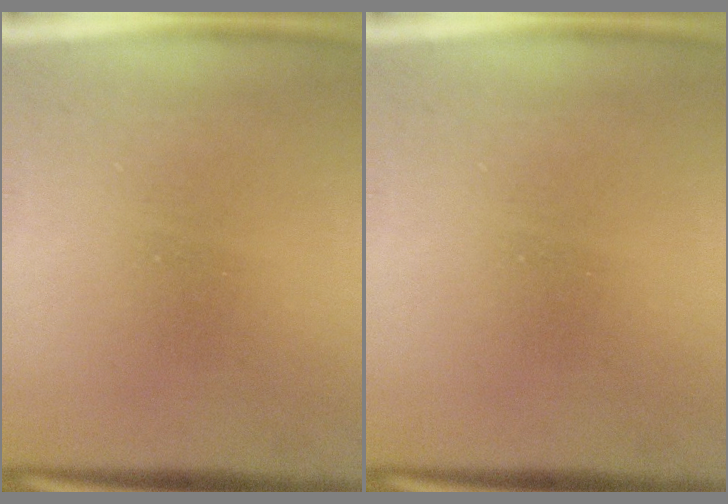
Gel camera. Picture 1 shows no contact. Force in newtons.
{"total": 0.0}